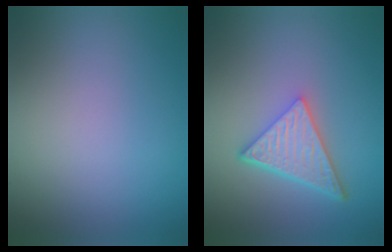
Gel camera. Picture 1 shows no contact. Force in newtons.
{"total": 5.4, "press": 3.8, "slide": 3.8}